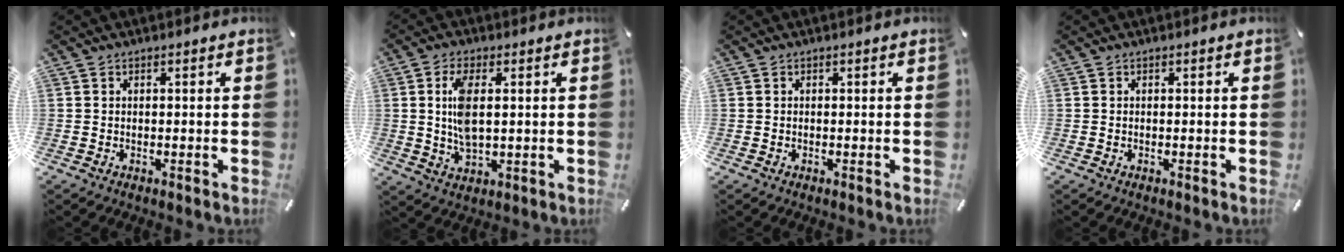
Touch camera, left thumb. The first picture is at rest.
{"total": 8.3, "force": [1.2, 4.0, 7.1], "torque": [-0.152, -0.001, 0.015]}
{"total": 0.0}
{"total": 0.0}